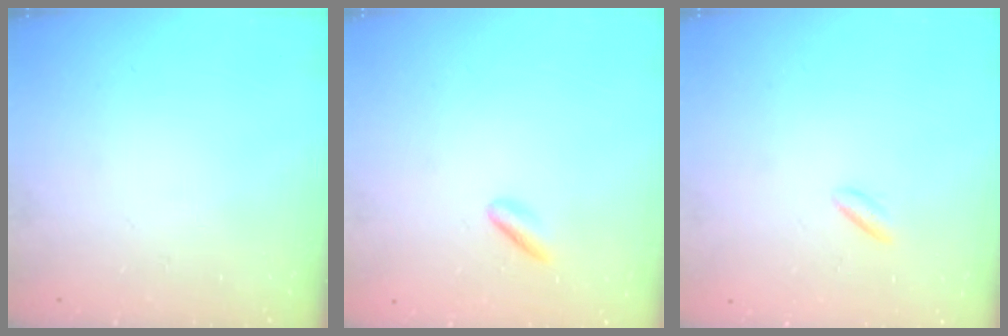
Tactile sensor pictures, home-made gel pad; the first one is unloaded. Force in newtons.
{"total": 1.2, "press": 1.0, "slide": 0.6}
{"total": 1.8, "press": 1.6, "slide": 0.9}